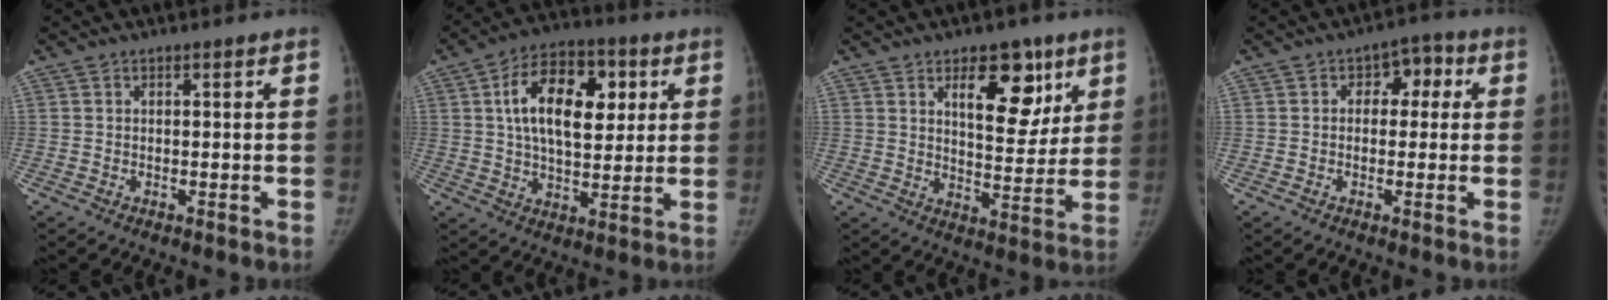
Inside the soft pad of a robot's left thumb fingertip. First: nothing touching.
{"total": 16.7, "force": [4.4, 9.7, 12.9], "torque": [-0.181, 0.000, 0.070]}
{"total": 12.5, "force": [6.3, 6.5, 8.7], "torque": [-0.078, -0.034, 0.095]}
{"total": 5.7, "force": [1.0, 4.0, 3.9], "torque": [-0.017, 0.018, 0.005]}